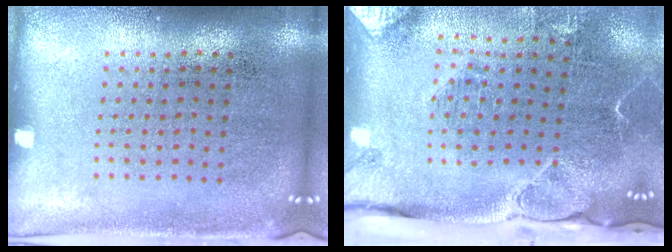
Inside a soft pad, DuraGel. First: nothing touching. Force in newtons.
{"total": 2.8, "press": 2.2, "slide": 1.7}